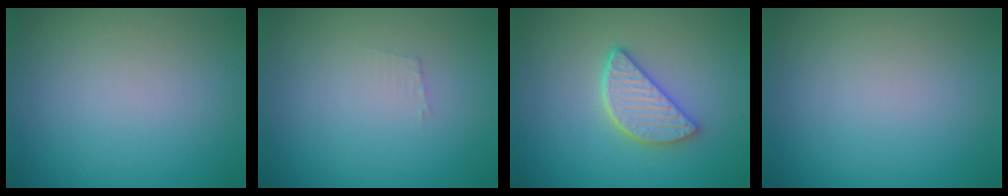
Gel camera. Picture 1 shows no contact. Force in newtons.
{"total": 0.7, "press": 0.7, "slide": 0.1}
{"total": 4.1, "press": 3.4, "slide": 2.3}
{"total": 0.0}